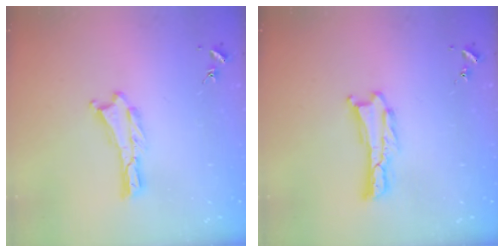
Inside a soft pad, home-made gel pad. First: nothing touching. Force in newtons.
{"total": 0.7, "press": 0.7, "slide": 0.2}